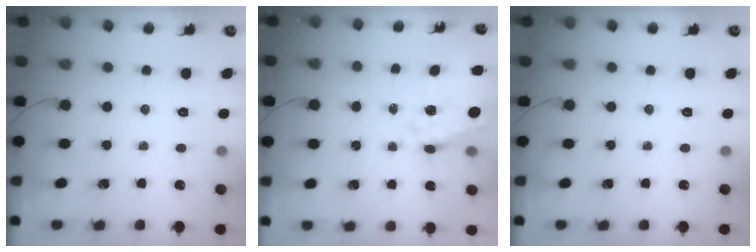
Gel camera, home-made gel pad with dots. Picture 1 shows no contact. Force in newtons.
{"total": 15.5, "press": 15.2, "slide": 3.1}
{"total": 0.0}